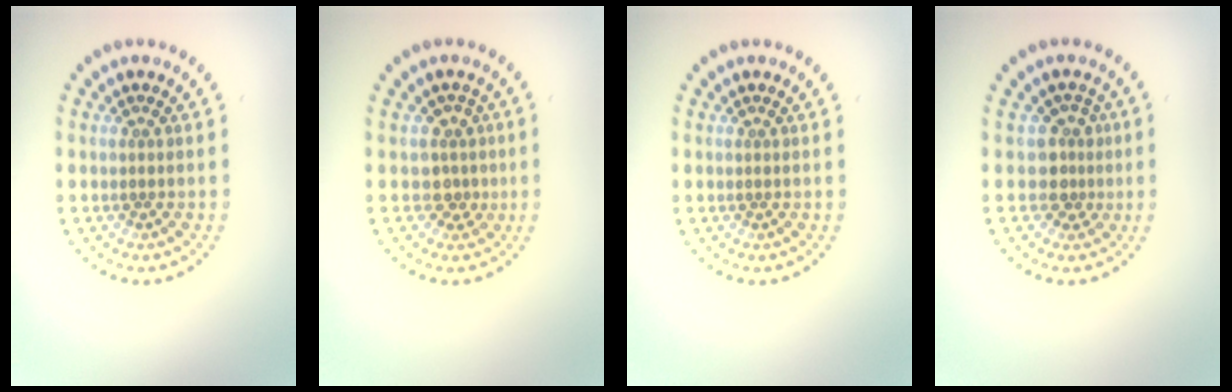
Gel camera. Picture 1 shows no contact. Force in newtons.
{"total": 2.2, "press": 1.7, "slide": 1.4}
{"total": 0.0}
{"total": 2.4, "press": 1.8, "slide": 1.6}